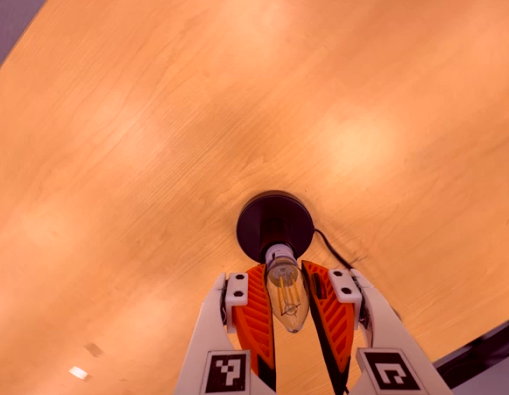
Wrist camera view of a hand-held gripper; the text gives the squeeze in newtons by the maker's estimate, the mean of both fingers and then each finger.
{"total": 17.1, "left": 17.5, "right": 16.8}